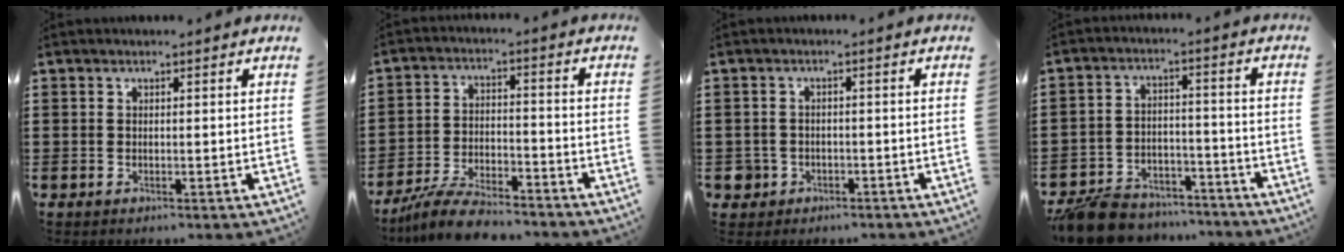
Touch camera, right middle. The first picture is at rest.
{"total": 7.3, "force": [-6.8, 1.0, 2.6], "torque": [-0.049, 0.011, -0.129]}
{"total": 2.2, "force": [-1.4, 1.7, 0.2], "torque": [-0.018, -0.002, -0.034]}
{"total": 8.4, "force": [-7.9, 2.2, 1.7], "torque": [-0.039, 0.024, -0.156]}